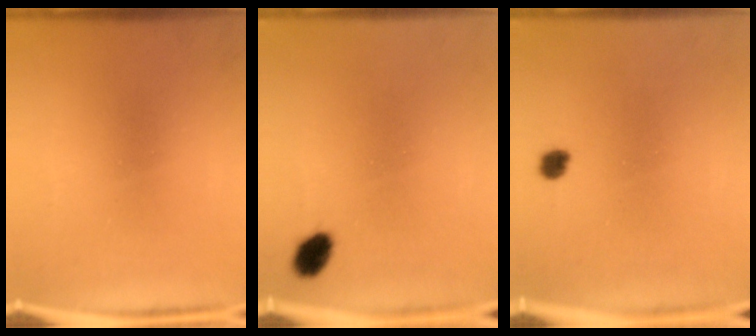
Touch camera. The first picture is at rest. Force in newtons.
{"total": 3.6}
{"total": 1.8}